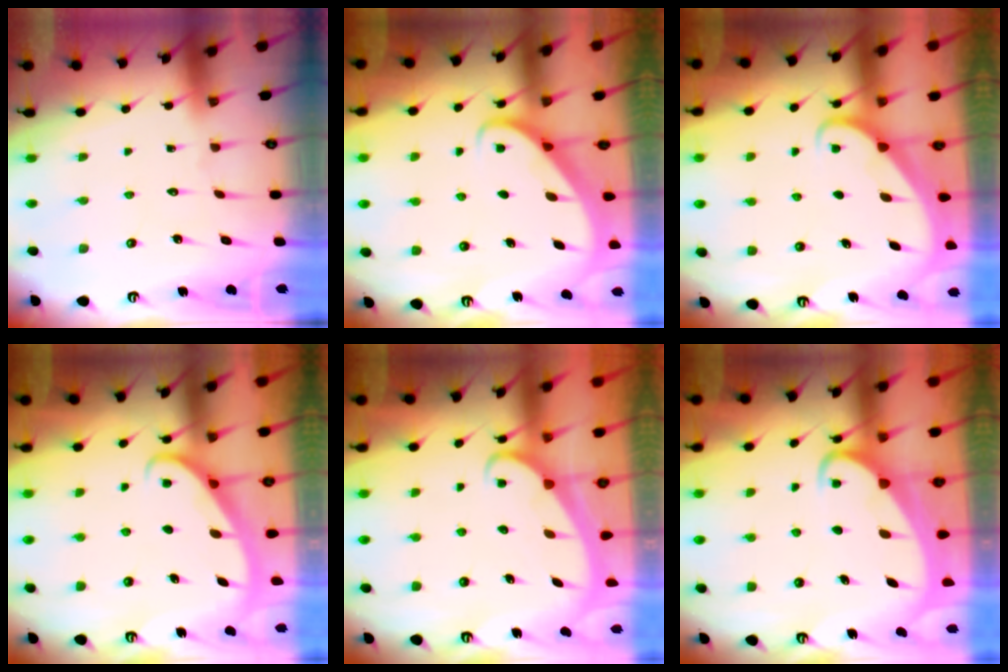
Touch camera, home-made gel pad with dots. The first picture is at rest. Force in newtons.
{"total": 2.7, "press": 2.7, "slide": 0.2}
{"total": 1.6, "press": 1.6, "slide": 0.1}
{"total": 2.8, "press": 2.8, "slide": 0.4}
{"total": 2.3, "press": 2.3, "slide": 0.3}
{"total": 3.0, "press": 2.9, "slide": 0.3}